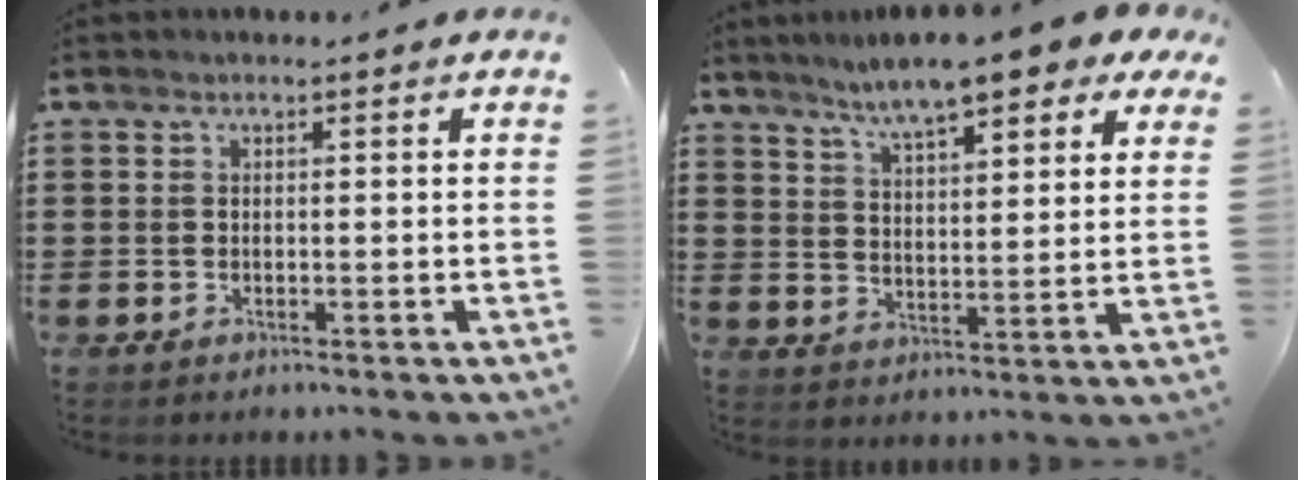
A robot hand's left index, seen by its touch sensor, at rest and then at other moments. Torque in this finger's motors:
{"motor_torque": [1.81, -0.33, 1.05, 0.21]}